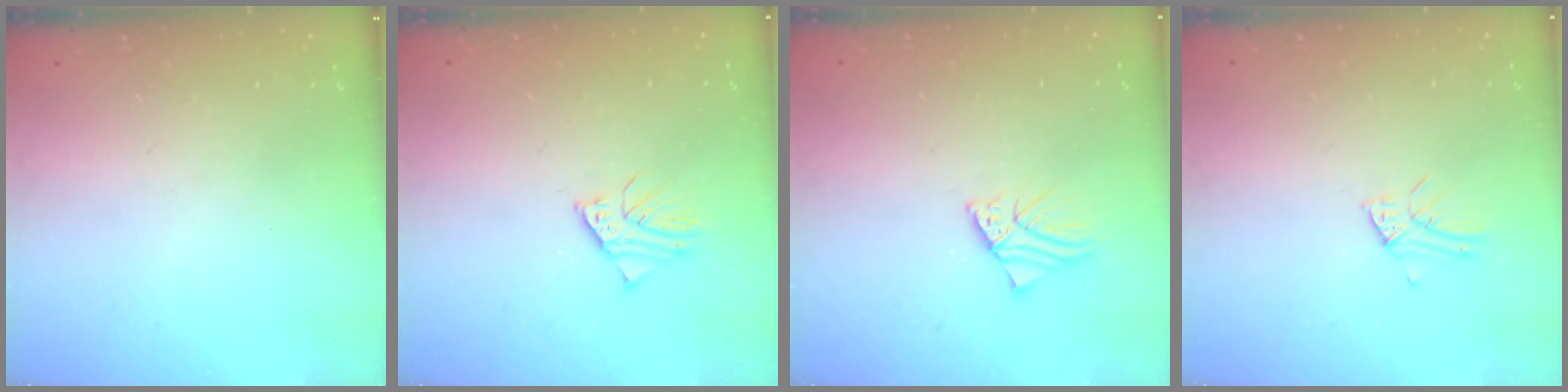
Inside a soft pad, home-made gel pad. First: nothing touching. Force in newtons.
{"total": 1.8, "press": 1.8, "slide": 0.2}
{"total": 2.3, "press": 2.3, "slide": 0.4}
{"total": 3.6, "press": 3.5, "slide": 0.3}